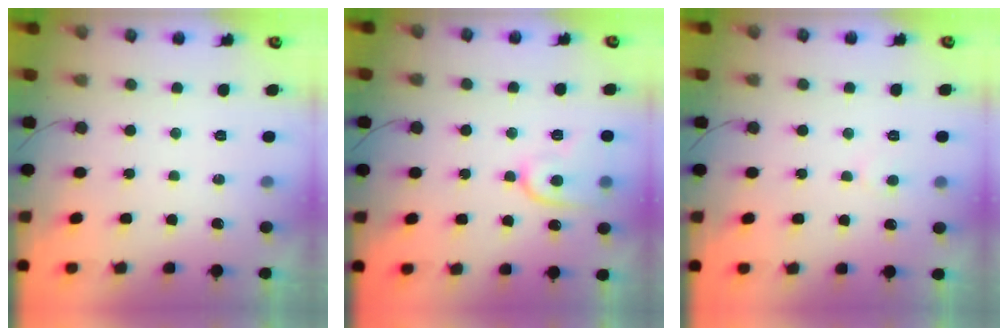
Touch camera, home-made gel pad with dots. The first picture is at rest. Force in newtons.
{"total": 10.7, "press": 10.6, "slide": 1.0}
{"total": 3.4, "press": 3.4, "slide": 0.3}